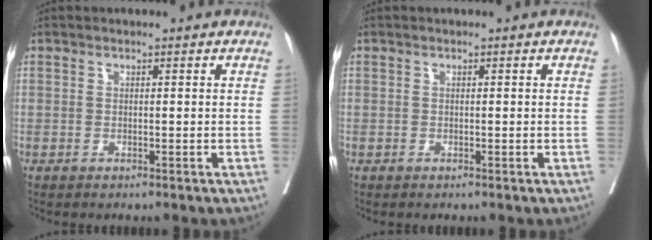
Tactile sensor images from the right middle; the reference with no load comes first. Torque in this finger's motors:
{"motor_torque": [1.12, -1.02, -0.02, -0.20]}